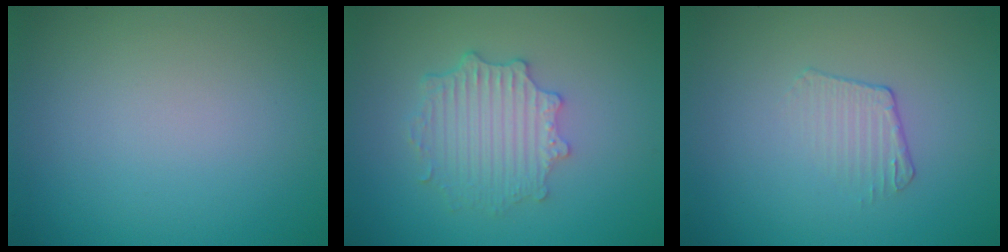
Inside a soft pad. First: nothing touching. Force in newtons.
{"total": 4.0, "press": 3.2, "slide": 2.4}
{"total": 1.5, "press": 0.7, "slide": 1.4}